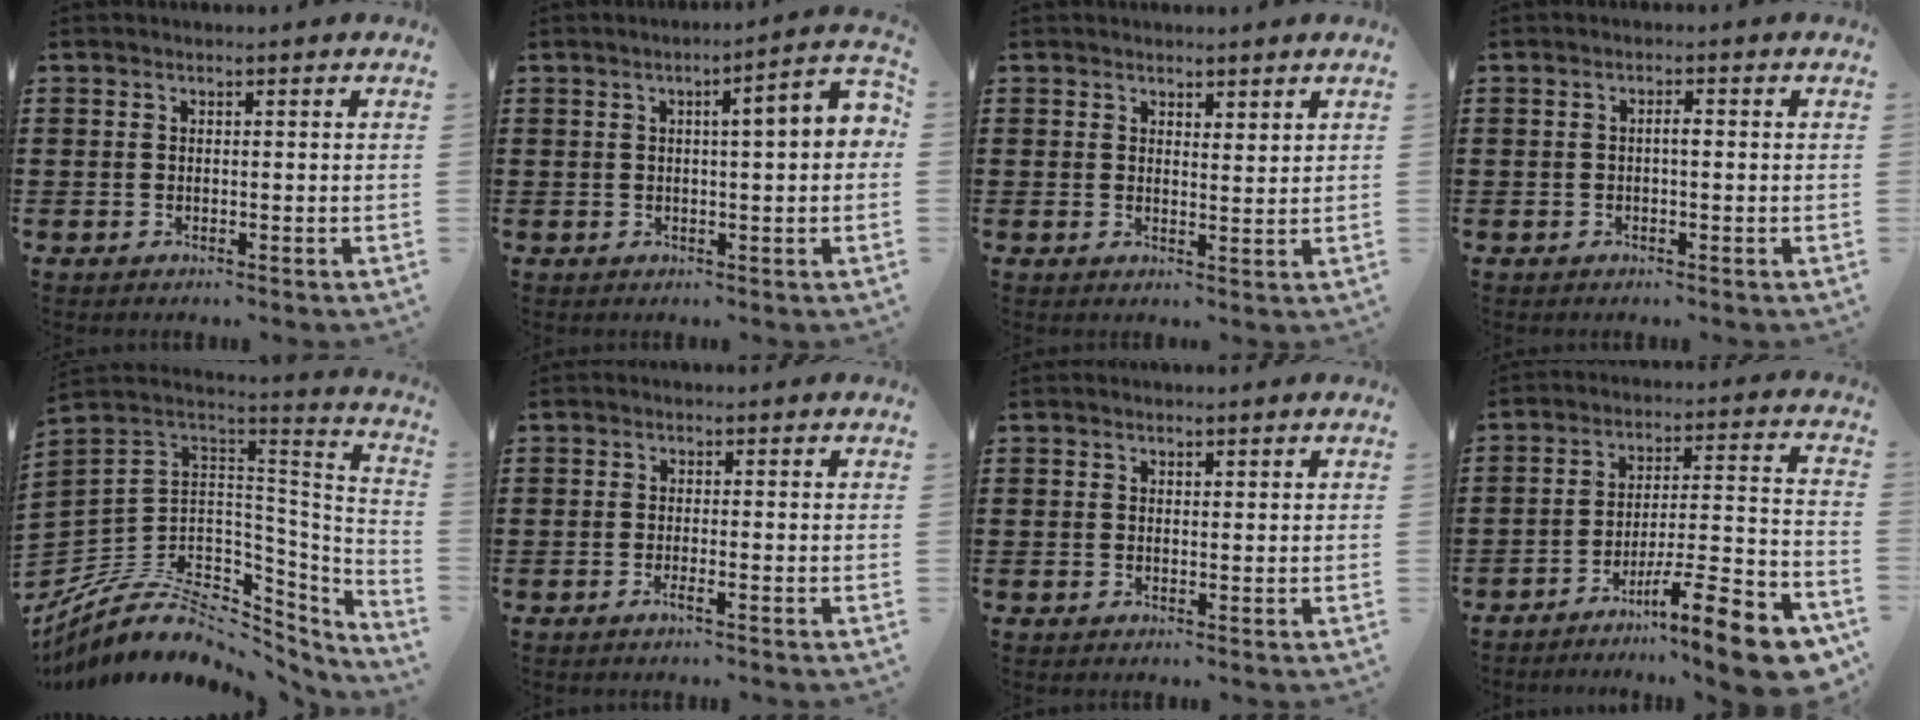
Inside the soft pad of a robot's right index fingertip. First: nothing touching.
{"total": 5.4, "force": [0.8, 0.6, 5.3], "torque": [-0.081, -0.003, 0.006]}
{"total": 1.8, "force": [1.7, 0.5, 0.0], "torque": [-0.005, 0.005, 0.034]}
{"total": 1.4, "force": [-0.2, 0.4, 1.3], "torque": [-0.025, 0.001, -0.004]}
{"total": 9.1, "force": [-4.0, 6.2, 5.2], "torque": [-0.132, -0.011, -0.068]}
{"total": 1.4, "force": [-0.9, 0.0, 1.1], "torque": [-0.026, -0.007, -0.019]}
{"total": 0.5, "force": [0.4, 0.4, 0.1], "torque": [-0.003, 0.002, 0.008]}
{"total": 13.0, "force": [-9.5, 1.2, 8.7], "torque": [-0.121, 0.030, -0.171]}